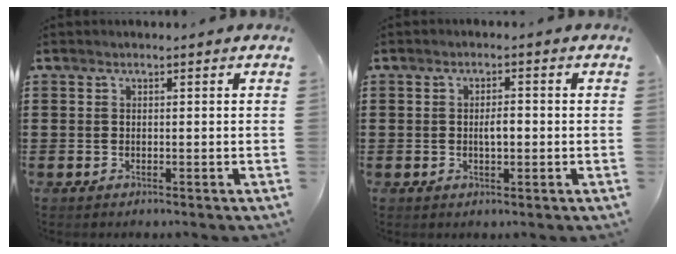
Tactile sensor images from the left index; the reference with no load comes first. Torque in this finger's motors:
{"motor_torque": [0.05, 0.02, 0.03, 0.03]}